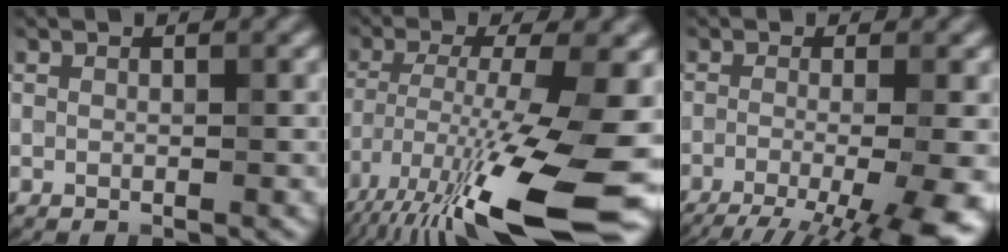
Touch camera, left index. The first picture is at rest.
{"total": 16.8, "force": [-8.4, 3.2, 14.1], "torque": [-0.267, -0.016, -0.140]}
{"total": 11.1, "force": [-5.9, 3.3, 8.8], "torque": [-0.109, -0.024, -0.076]}